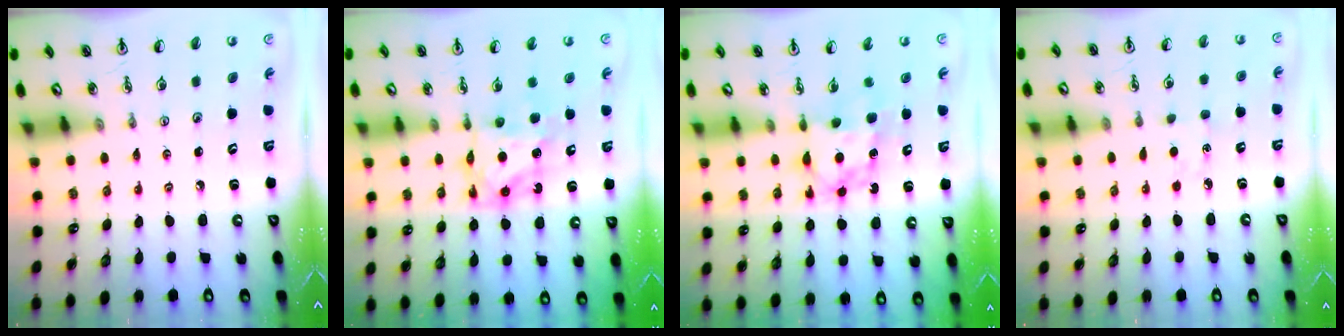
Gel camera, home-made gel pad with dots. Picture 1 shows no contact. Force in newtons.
{"total": 7.1, "press": 7.1, "slide": 0.4}
{"total": 6.7, "press": 6.7, "slide": 0.2}
{"total": 3.6, "press": 3.5, "slide": 0.4}